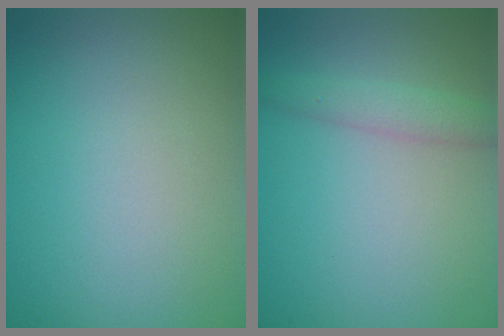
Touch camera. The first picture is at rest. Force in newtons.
{"total": 1.8, "press": 1.8, "slide": 0.0}